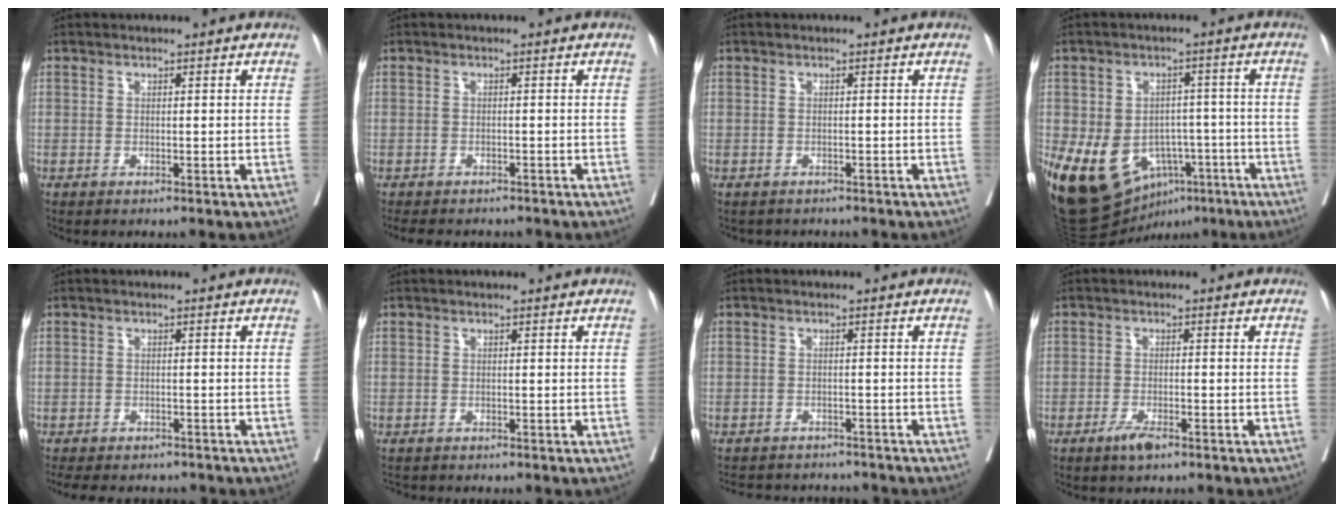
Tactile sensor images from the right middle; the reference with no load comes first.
{"total": 7.8, "force": [-6.8, 2.6, 2.7], "torque": [-0.038, -0.002, -0.089]}
{"total": 3.0, "force": [-2.7, 1.3, 0.4], "torque": [-0.011, -0.002, -0.037]}
{"total": 14.9, "force": [-6.0, 10.8, 8.3], "torque": [-0.153, 0.013, -0.076]}
{"total": 9.9, "force": [-8.7, 3.3, 3.5], "torque": [-0.061, -0.006, -0.111]}
{"total": 1.5, "force": [-1.4, 0.5, 0.2], "torque": [-0.008, -0.005, -0.023]}
{"total": 9.1, "force": [-8.6, 2.3, 1.7], "torque": [-0.031, 0.009, -0.110]}
{"total": 2.8, "force": [-1.9, 0.6, 1.9], "torque": [-0.040, -0.002, -0.036]}